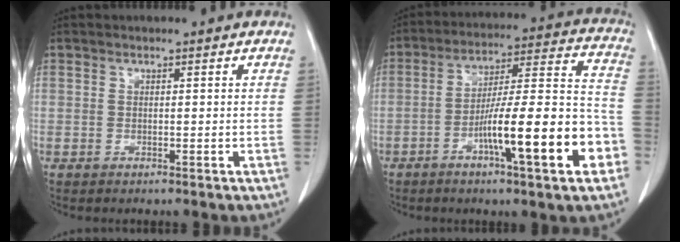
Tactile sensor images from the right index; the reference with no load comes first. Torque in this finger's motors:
{"motor_torque": [1.91, -0.23, 0.69, 0.21]}